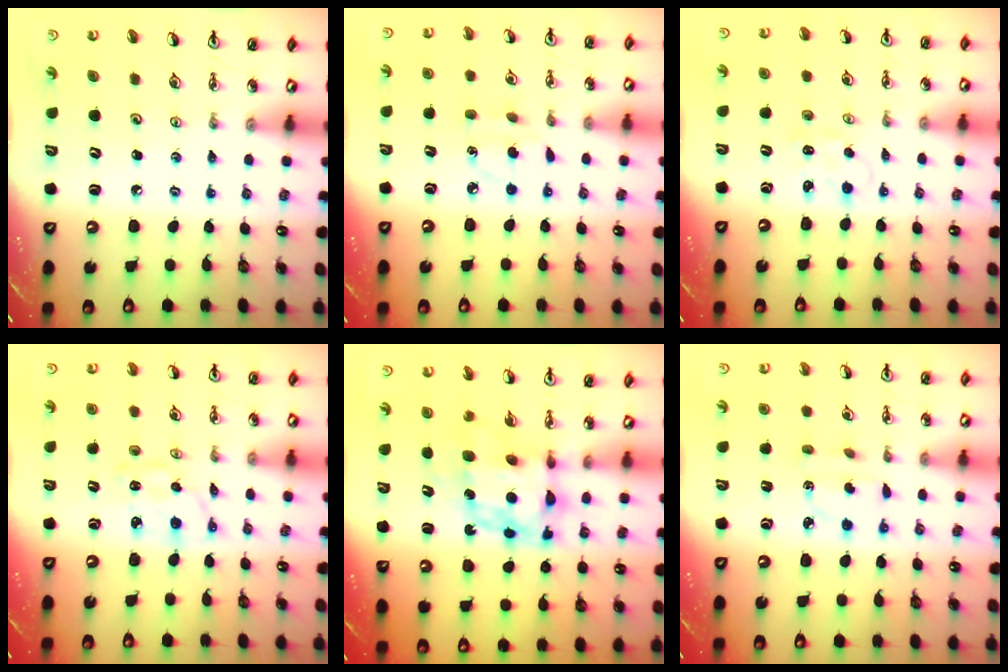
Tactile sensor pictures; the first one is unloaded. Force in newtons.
{"total": 5.6, "press": 5.5, "slide": 0.6}
{"total": 1.5, "press": 1.5, "slide": 0.2}
{"total": 1.6, "press": 1.6, "slide": 0.3}
{"total": 7.1, "press": 7.1, "slide": 0.6}
{"total": 2.2, "press": 2.2, "slide": 0.6}